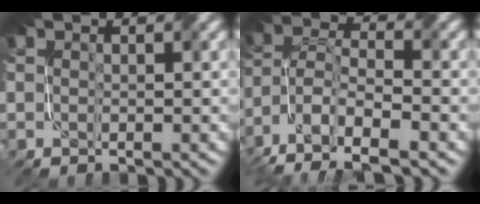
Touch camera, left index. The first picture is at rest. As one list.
[{"total": 8.6, "force": [-5.7, 3.1, 5.6], "torque": [-0.111, -0.006, -0.111]}]